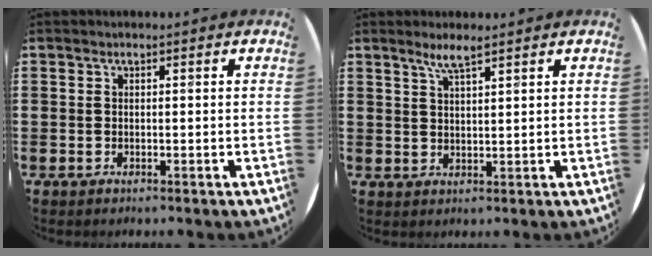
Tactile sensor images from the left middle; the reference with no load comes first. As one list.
[{"total": 3.2, "force": [2.5, 0.2, 1.9], "torque": [-0.042, 0.004, 0.045]}]